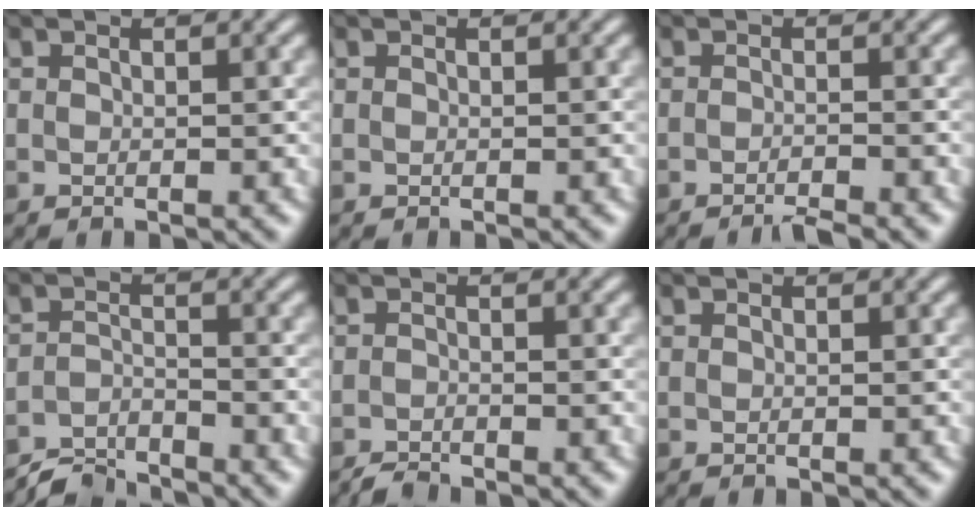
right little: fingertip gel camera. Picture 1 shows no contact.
{"total": 0.0}
{"total": 2.3, "force": [-1.8, 0.0, 1.4], "torque": [-0.016, -0.002, -0.034]}
{"total": 4.2, "force": [-4.2, 0.0, -0.3], "torque": [-0.005, 0.001, -0.084]}
{"total": 1.9, "force": [-1.8, 0.1, 0.7], "torque": [-0.013, -0.001, -0.035]}
{"total": 0.0}